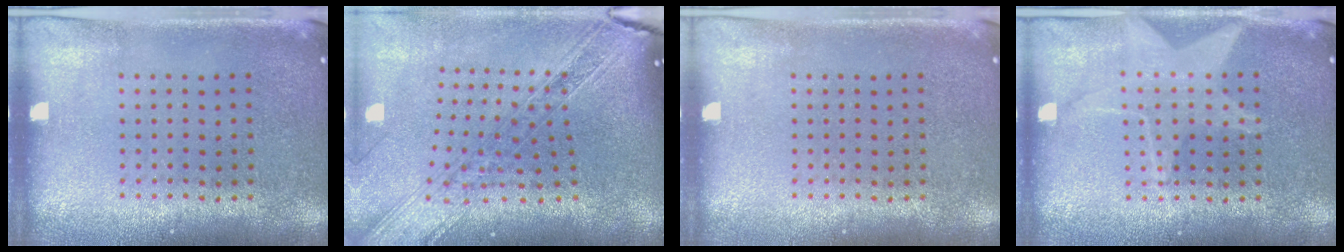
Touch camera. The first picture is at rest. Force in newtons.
{"total": 2.6, "press": 2.2, "slide": 1.5}
{"total": 0.0}
{"total": 2.5, "press": 2.5, "slide": 0.3}